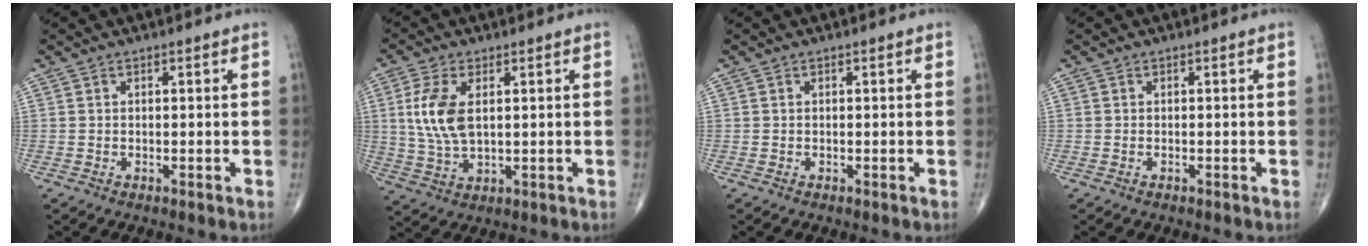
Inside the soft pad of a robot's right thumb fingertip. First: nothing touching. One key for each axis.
{"total": 9.2, "fx": 1.9, "fy": 4.7, "fz": 7.6, "tx": -0.168, "ty": -0.007, "tz": 0.042}
{"total": 0.0}
{"total": 0.0}